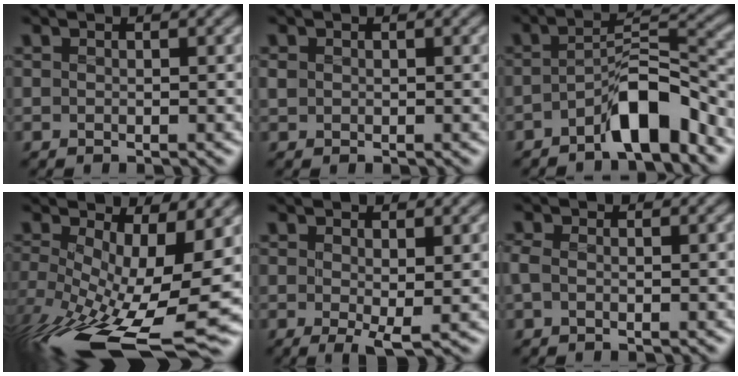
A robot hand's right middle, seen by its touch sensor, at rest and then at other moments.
{"total": 0.5, "force": [0.2, 0.5, 0.1], "torque": [-0.002, 0.000, 0.006]}
{"total": 5.6, "force": [-3.6, 1.4, 4.1], "torque": [-0.071, 0.014, -0.064]}
{"total": 13.4, "force": [-2.9, 5.5, 11.9], "torque": [-0.226, -0.044, -0.040]}
{"total": 1.9, "force": [-0.1, 0.3, 1.8], "torque": [-0.031, -0.010, 0.001]}
{"total": 1.1, "force": [-0.2, 0.7, 0.8], "torque": [-0.018, 0.002, -0.008]}